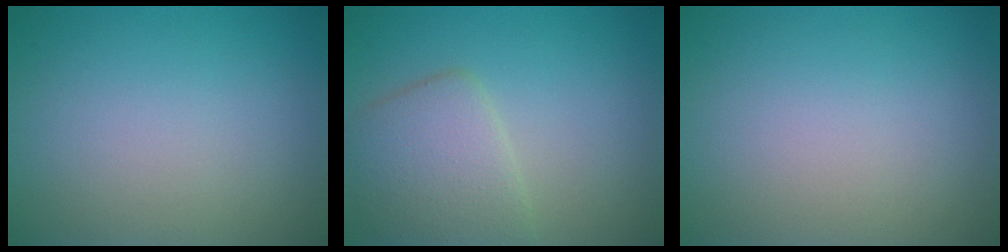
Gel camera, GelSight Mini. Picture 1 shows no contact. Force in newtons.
{"total": 4.4, "press": 4.4, "slide": 0.1}
{"total": 0.0}